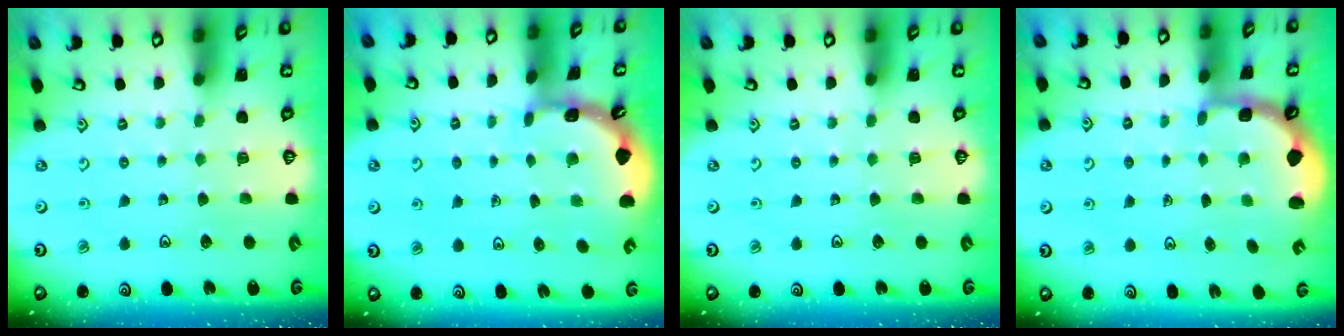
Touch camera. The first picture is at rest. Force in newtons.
{"total": 1.6, "press": 1.6, "slide": 0.2}
{"total": 0.0}
{"total": 2.4, "press": 2.1, "slide": 1.2}